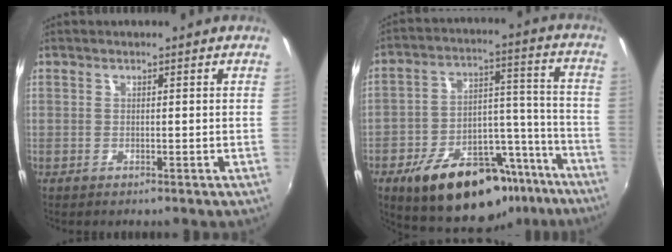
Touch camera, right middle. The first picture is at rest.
{"total": 24.0, "force": [-16.3, 11.7, 13.2], "torque": [-0.220, 0.039, -0.210]}